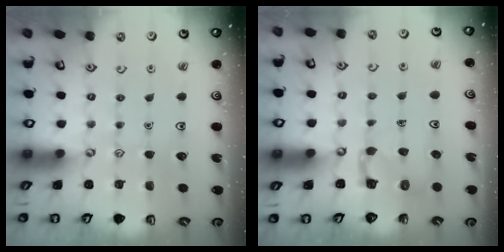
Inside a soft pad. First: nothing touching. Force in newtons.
{"total": 3.8, "press": 3.8, "slide": 0.3}